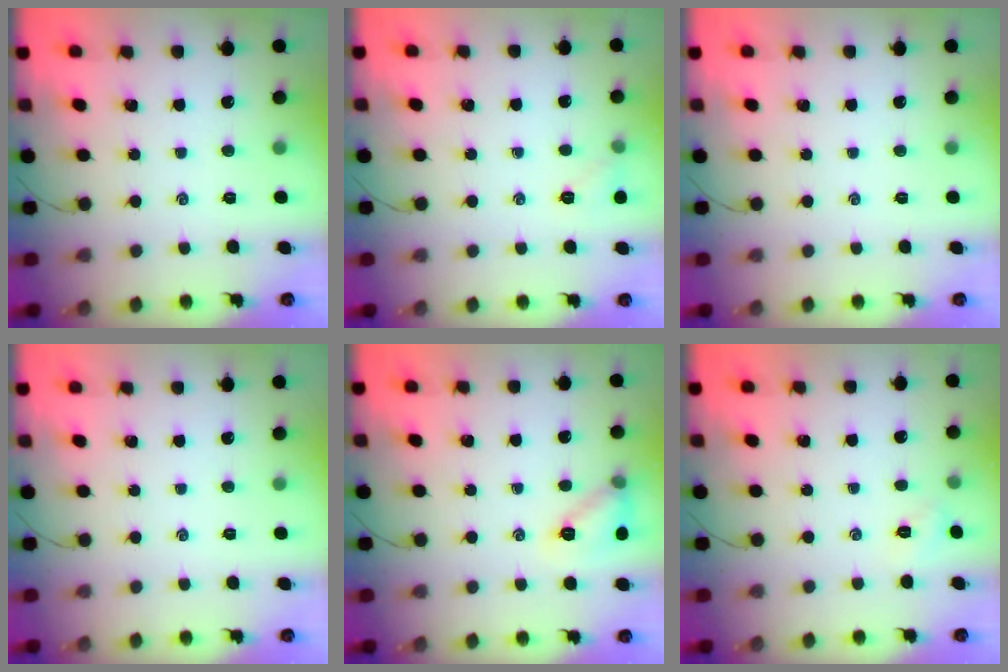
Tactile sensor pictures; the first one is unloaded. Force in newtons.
{"total": 5.6, "press": 5.4, "slide": 1.4}
{"total": 0.0}
{"total": 0.0}
{"total": 10.4, "press": 10.4, "slide": 0.6}
{"total": 2.4, "press": 2.3, "slide": 0.7}